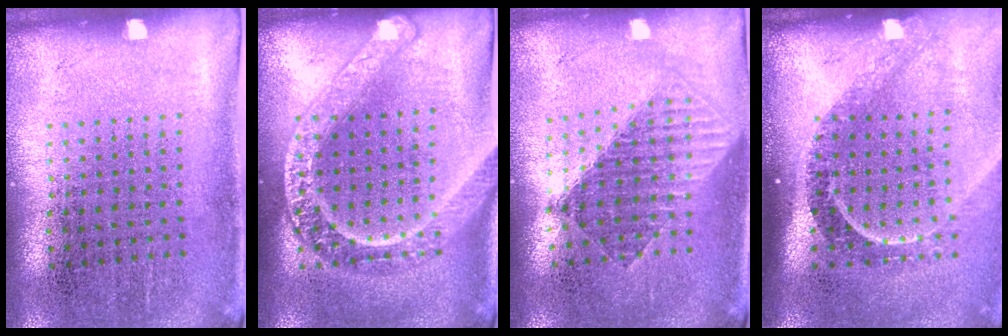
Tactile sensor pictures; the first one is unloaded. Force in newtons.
{"total": 2.6, "press": 2.6, "slide": 0.3}
{"total": 1.5, "press": 1.3, "slide": 0.7}
{"total": 2.3, "press": 1.6, "slide": 1.6}